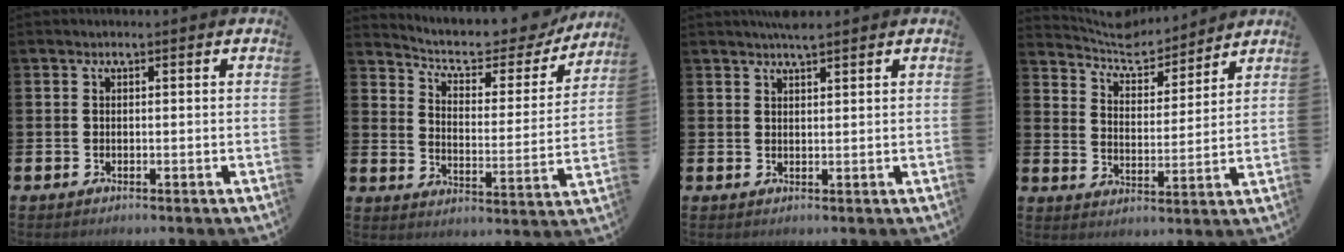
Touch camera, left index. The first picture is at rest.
{"total": 7.3, "force": [6.5, 2.3, 2.3], "torque": [-0.064, -0.051, 0.106]}
{"total": 2.6, "force": [2.5, 0.3, 0.8], "torque": [-0.007, -0.010, 0.041]}
{"total": 6.9, "force": [6.6, 1.7, 1.1], "torque": [-0.046, -0.051, 0.115]}